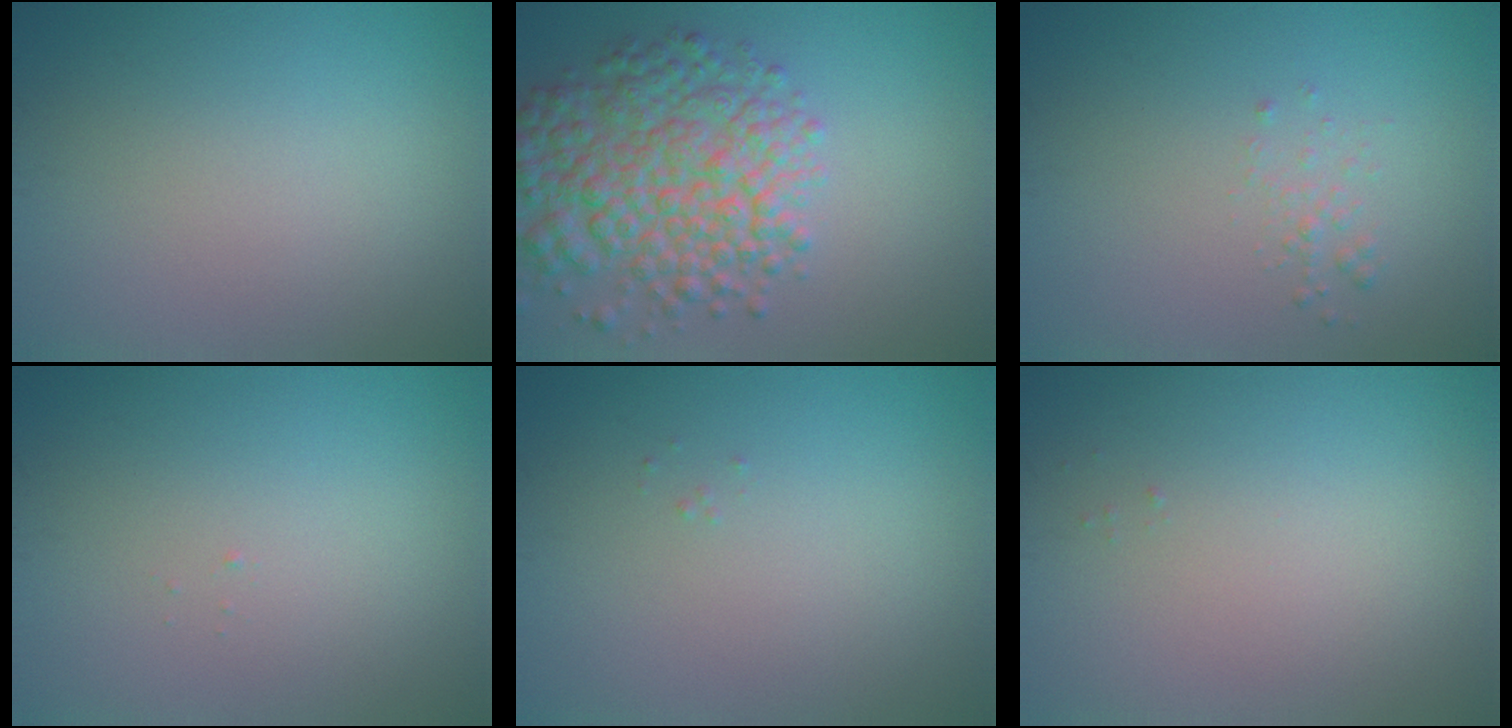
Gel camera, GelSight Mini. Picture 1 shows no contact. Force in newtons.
{"total": 7.8, "press": 7.8, "slide": 0.3}
{"total": 1.0, "press": 1.0, "slide": 0.1}
{"total": 0.0}
{"total": 0.0}
{"total": 0.0}